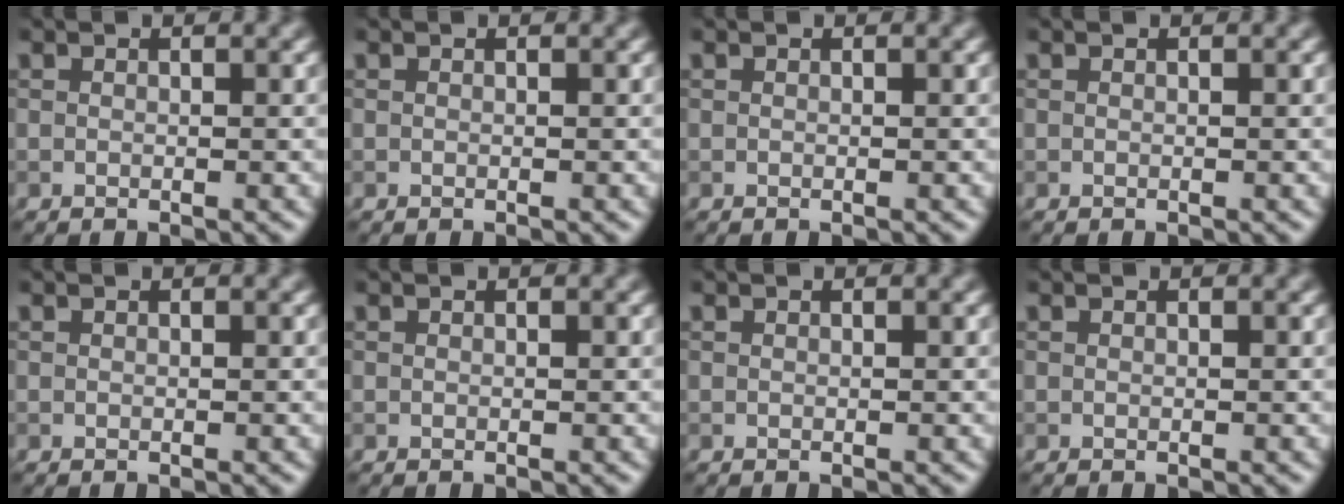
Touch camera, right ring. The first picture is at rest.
{"total": 0.0}
{"total": 0.0}
{"total": 0.0}
{"total": 0.0}
{"total": 0.0}
{"total": 0.0}
{"total": 0.0}